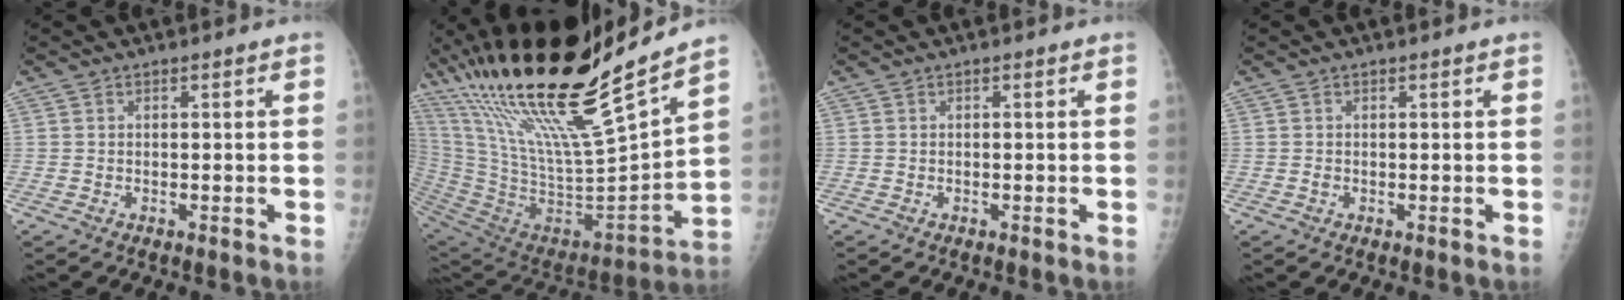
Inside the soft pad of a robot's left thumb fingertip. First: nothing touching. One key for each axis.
{"total": 30.9, "fx": 22.5, "fy": 4.6, "fz": 20.7, "tx": -0.360, "ty": -0.085, "tz": 0.402}
{"total": 0.0}
{"total": 0.5, "fx": 0.0, "fy": 0.4, "fz": 0.2, "tx": -0.002, "ty": 0.000, "tz": 0.000}